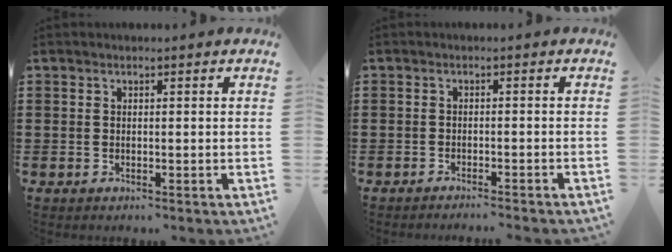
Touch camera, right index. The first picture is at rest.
{"total": 1.7, "force": [-1.7, -0.5, 0.1], "torque": [-0.003, 0.001, -0.033]}